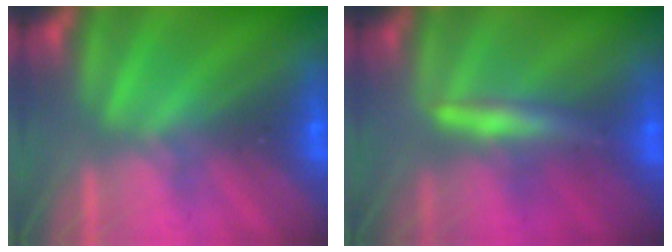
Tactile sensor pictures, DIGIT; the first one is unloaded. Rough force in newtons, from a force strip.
{"total": 2.4}